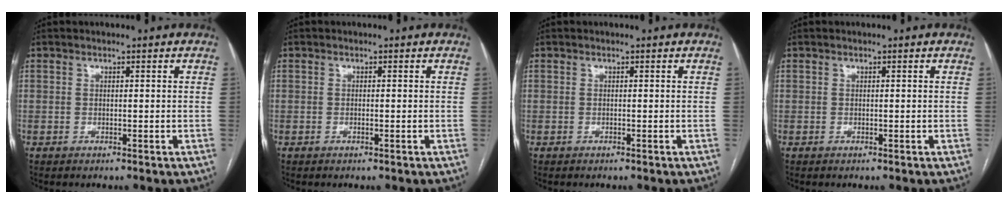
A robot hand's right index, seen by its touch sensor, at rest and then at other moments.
{"total": 0.0}
{"total": 0.0}
{"total": 0.0}